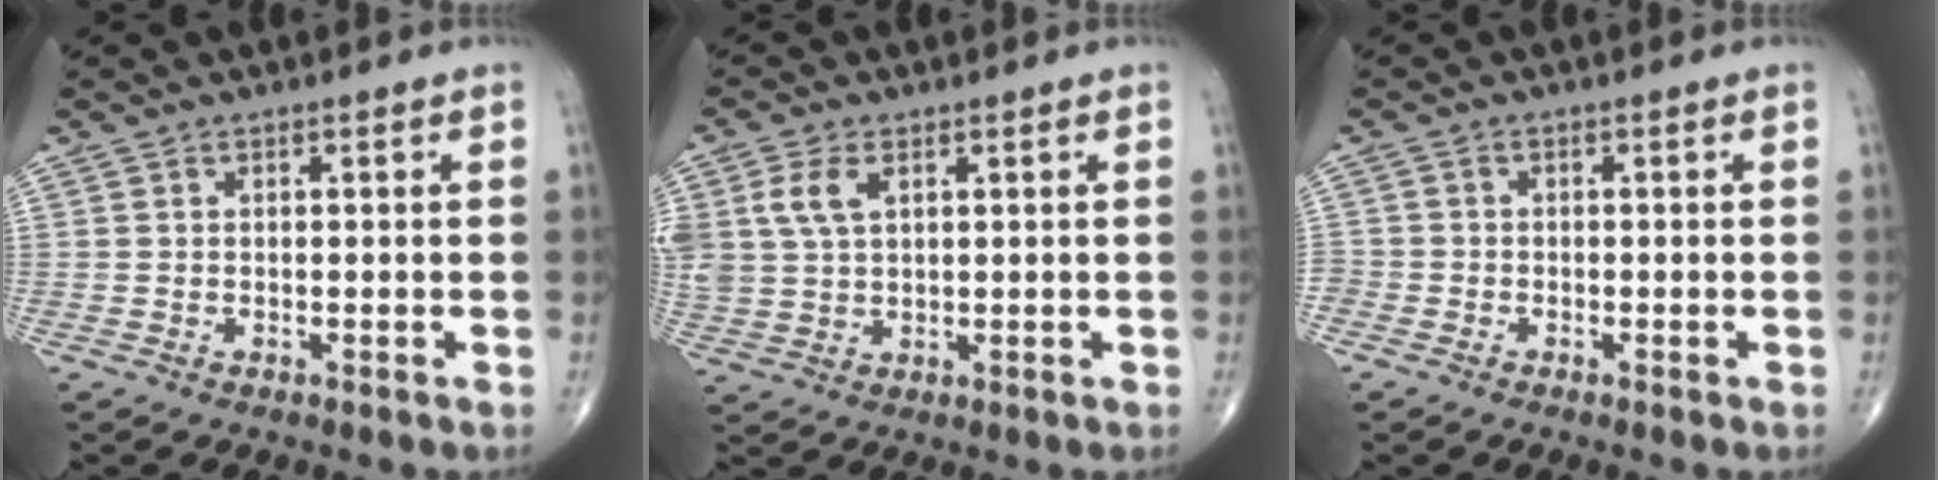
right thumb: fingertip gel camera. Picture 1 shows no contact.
{"total": 6.6, "force": [2.5, 4.0, 4.6], "torque": [-0.103, 0.000, 0.054]}
{"total": 2.4, "force": [-1.4, 1.9, 0.4], "torque": [-0.010, 0.004, -0.033]}